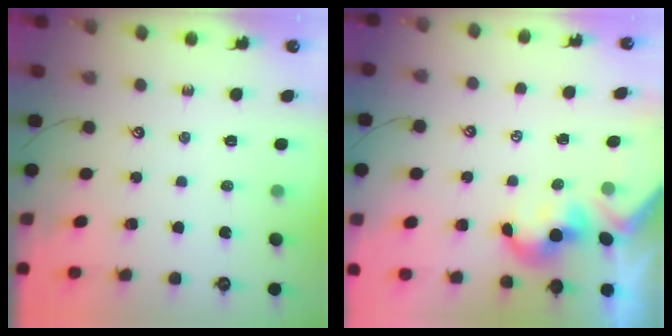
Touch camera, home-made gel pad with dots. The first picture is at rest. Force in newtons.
{"total": 1.8, "press": 1.7, "slide": 0.5}